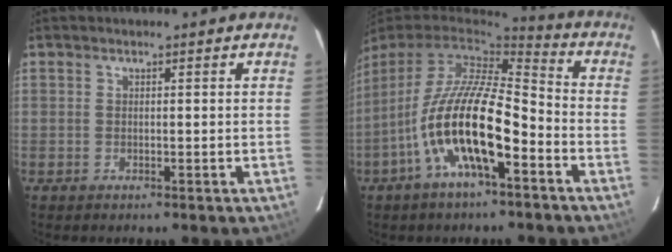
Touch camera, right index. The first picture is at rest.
{"total": 16.6, "force": [-7.0, 4.9, 14.3], "torque": [-0.269, -0.014, -0.135]}